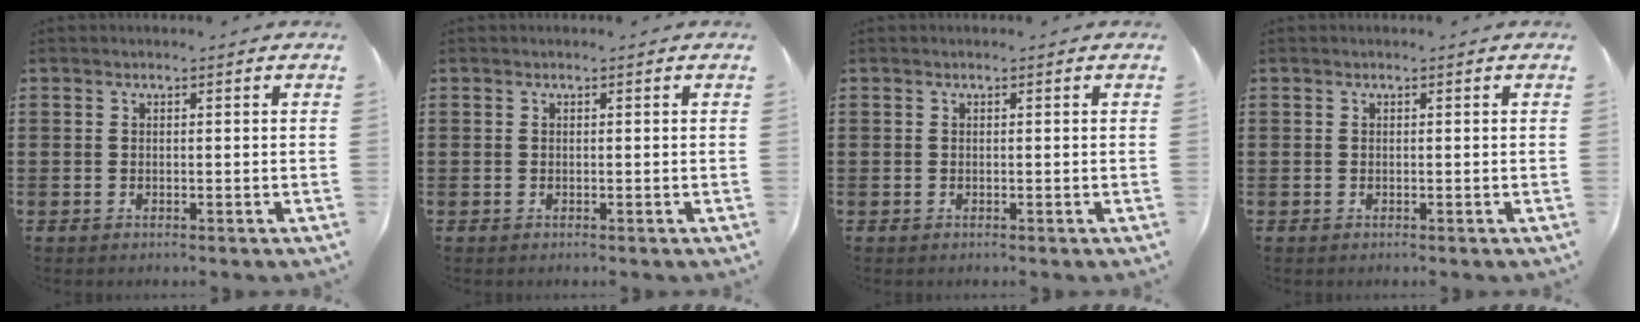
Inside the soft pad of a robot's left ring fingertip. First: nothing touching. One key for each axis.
{"total": 0.0}
{"total": 0.0}
{"total": 0.0}